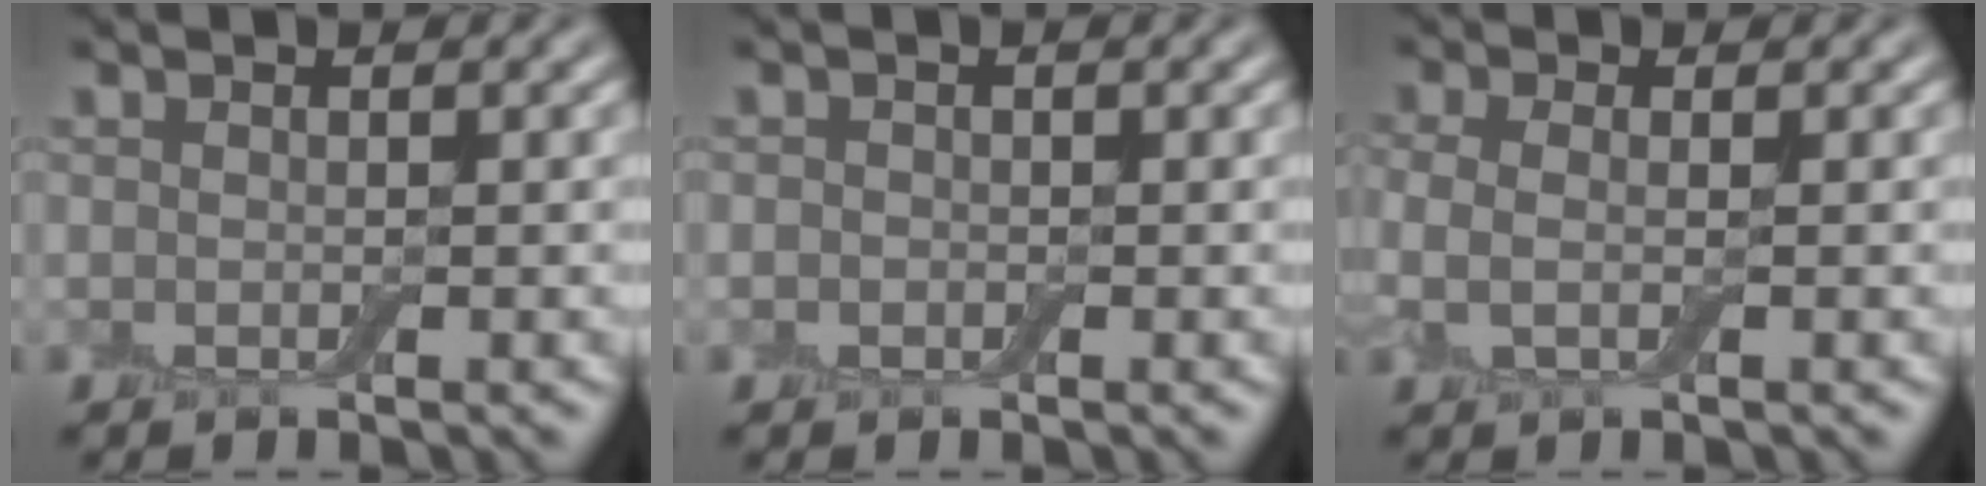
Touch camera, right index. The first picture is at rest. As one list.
[{"total": 0.6, "force": [-0.2, 0.6, 0.1], "torque": [0.002, -0.004, -0.005]}, {"total": 2.1, "force": [-0.1, 1.0, 1.8], "torque": [-0.045, -0.002, -0.008]}]